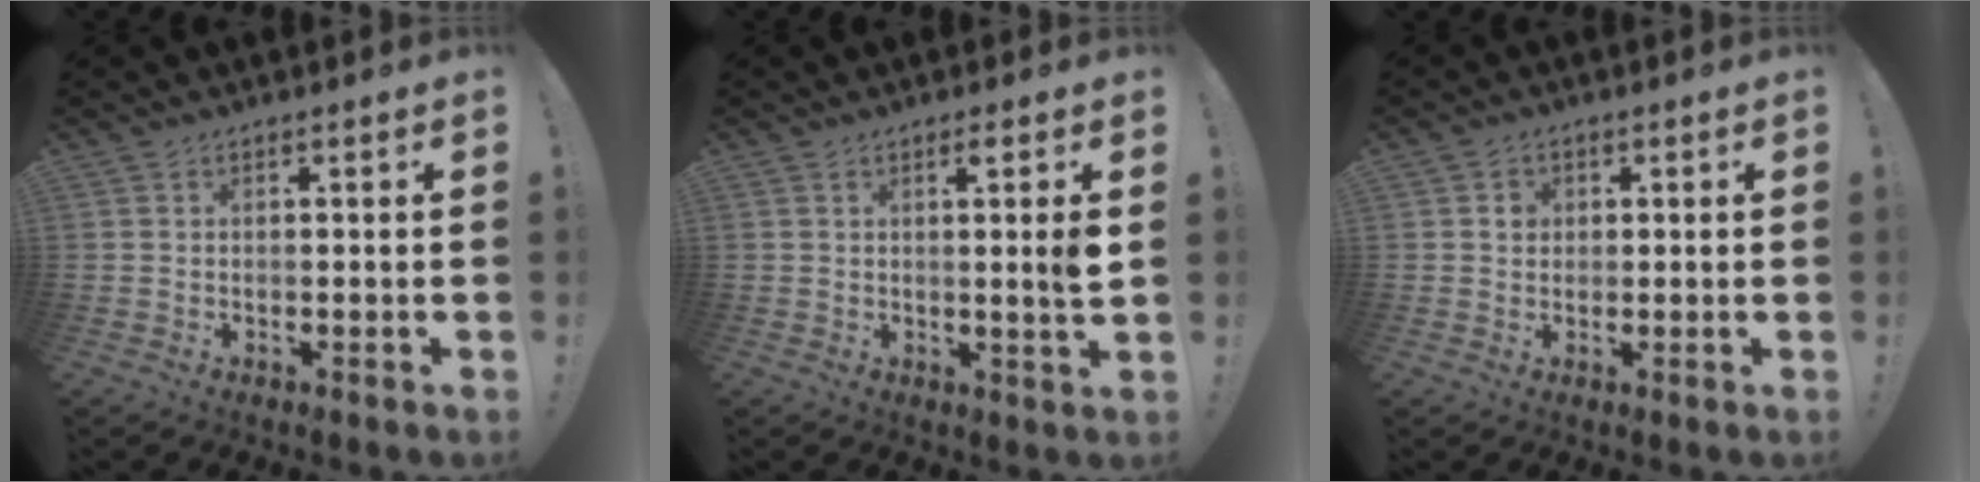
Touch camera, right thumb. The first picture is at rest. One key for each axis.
{"total": 5.0, "fx": 0.7, "fy": -0.8, "fz": 4.9, "tx": -0.072, "ty": -0.012, "tz": 0.004}
{"total": 2.6, "fx": 0.4, "fy": 2.4, "fz": 0.9, "tx": -0.005, "ty": 0.000, "tz": 0.004}